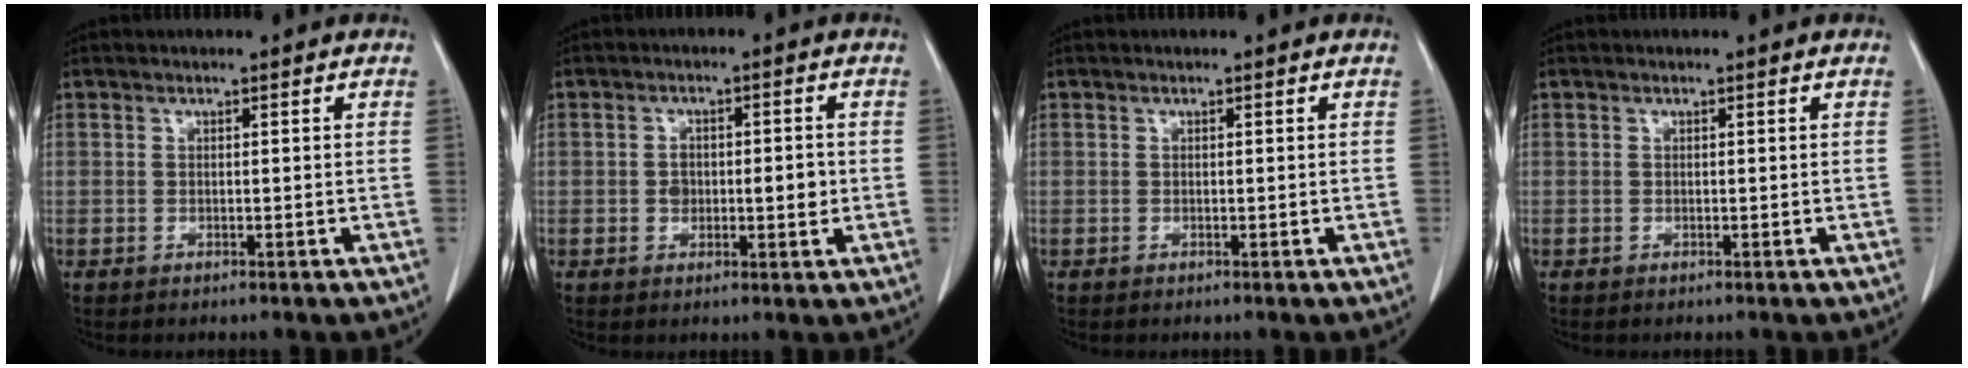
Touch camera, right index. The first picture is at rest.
{"total": 4.5, "force": [-0.4, 2.4, 3.8], "torque": [-0.056, 0.006, -0.001]}
{"total": 0.0}
{"total": 0.0}